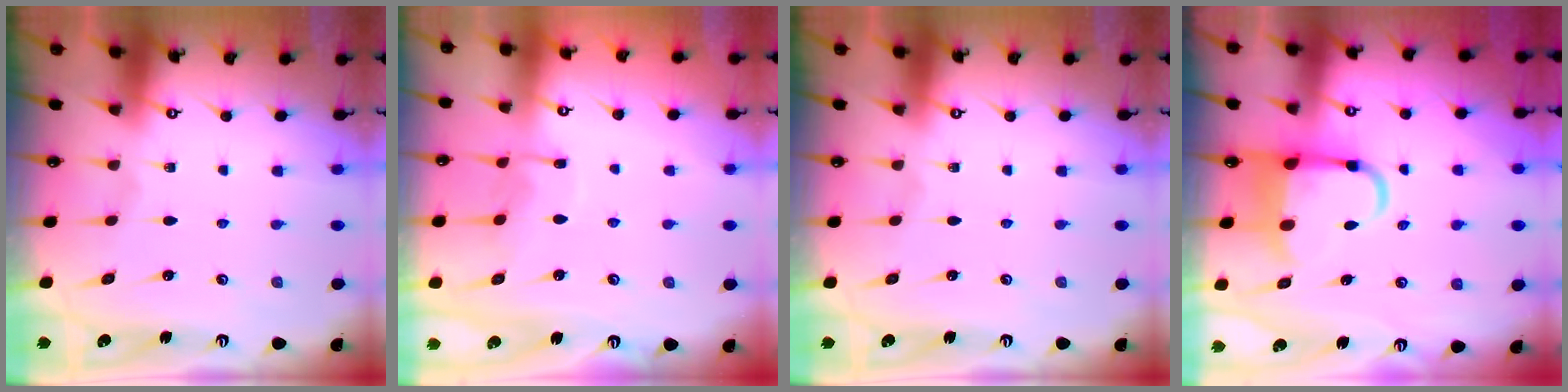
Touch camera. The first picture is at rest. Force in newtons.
{"total": 6.7, "press": 6.7, "slide": 0.5}
{"total": 0.0}
{"total": 7.8, "press": 7.5, "slide": 1.9}